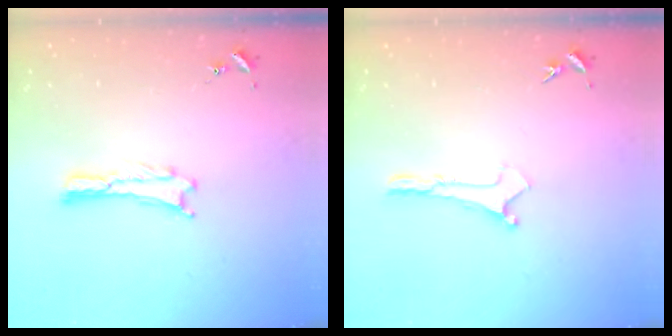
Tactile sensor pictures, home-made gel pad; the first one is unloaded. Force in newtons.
{"total": 0.0}